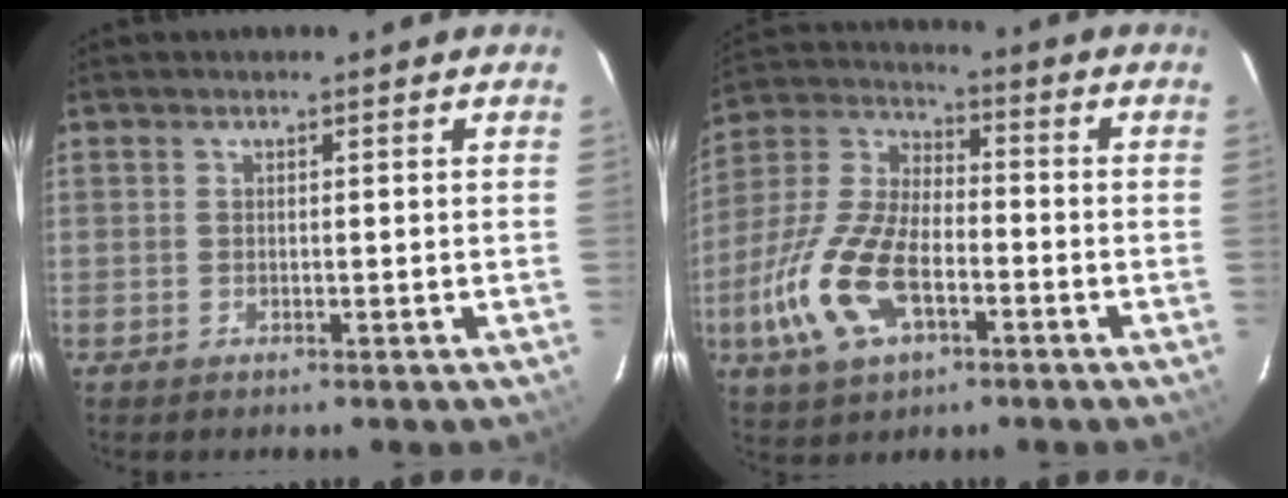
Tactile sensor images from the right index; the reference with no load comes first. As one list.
[{"total": 16.0, "force": [-6.1, 7.9, 12.5], "torque": [-0.283, -0.003, -0.115]}]